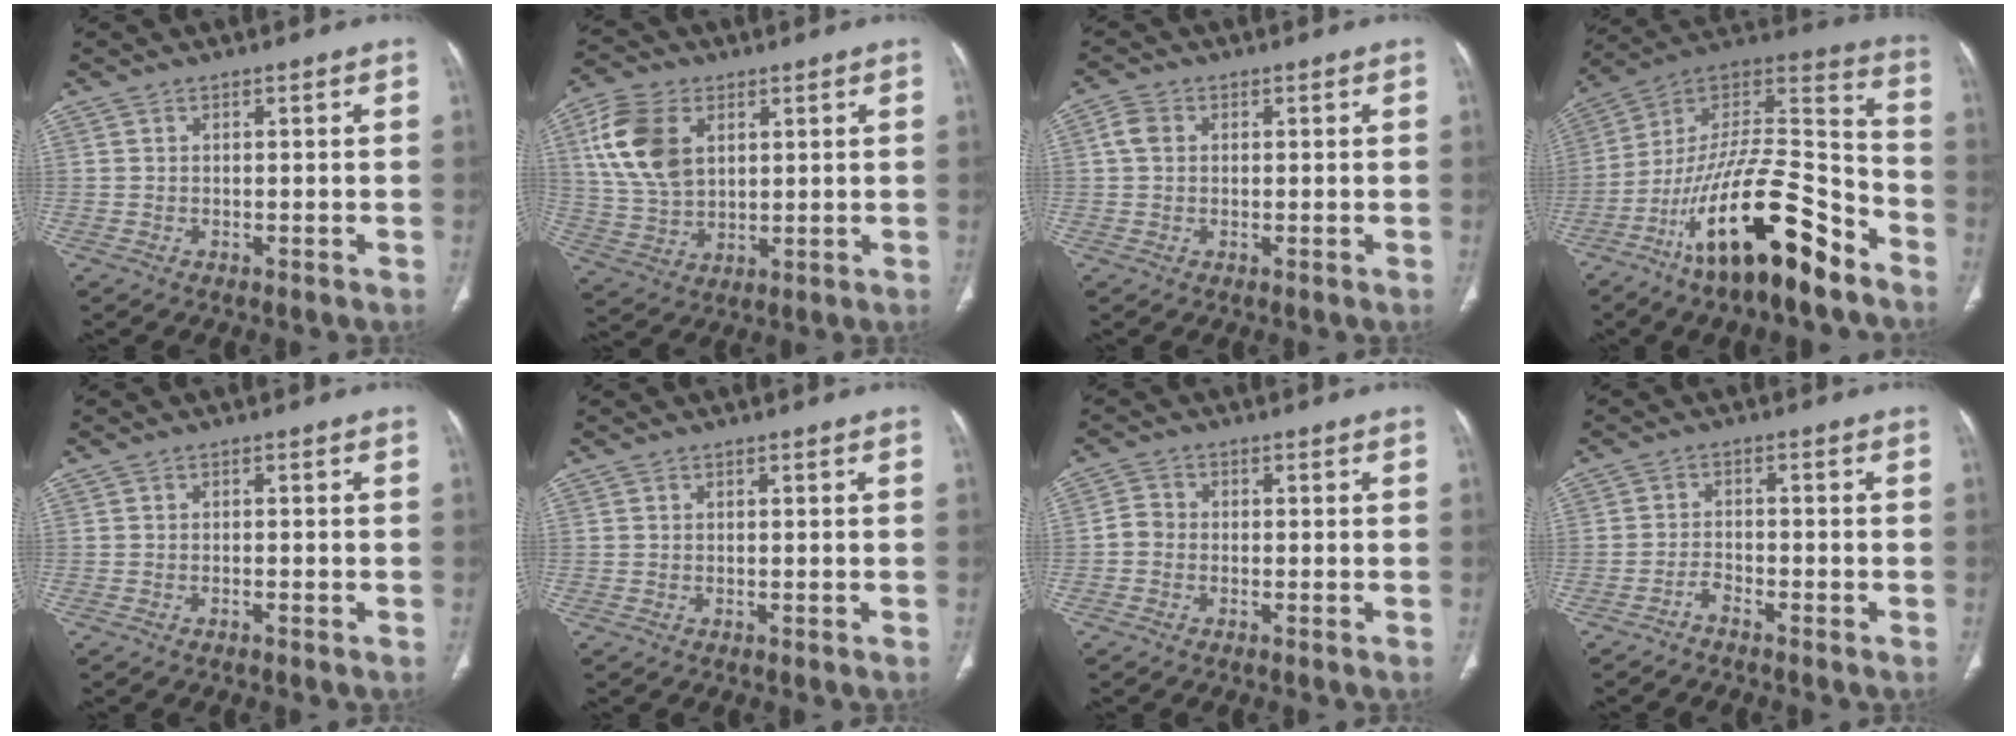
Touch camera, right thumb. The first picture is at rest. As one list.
[{"total": 13.0, "force": [4.3, 8.5, 8.9], "torque": [-0.169, -0.006, 0.088]}, {"total": 2.9, "force": [0.5, 2.3, 1.7], "torque": [-0.033, 0.008, 0.007]}, {"total": 24.6, "force": [-14.5, 7.5, 18.4], "torque": [-0.312, 0.084, -0.244]}, {"total": 0.6, "force": [-0.5, 0.1, 0.4], "torque": [-0.012, 0.007, -0.005]}, {"total": 0.0}, {"total": 2.3, "force": [-0.9, 1.8, 1.2], "torque": [-0.018, 0.006, -0.027]}, {"total": 2.0, "force": [-1.8, 0.4, 0.8], "torque": [-0.019, 0.018, -0.035]}]